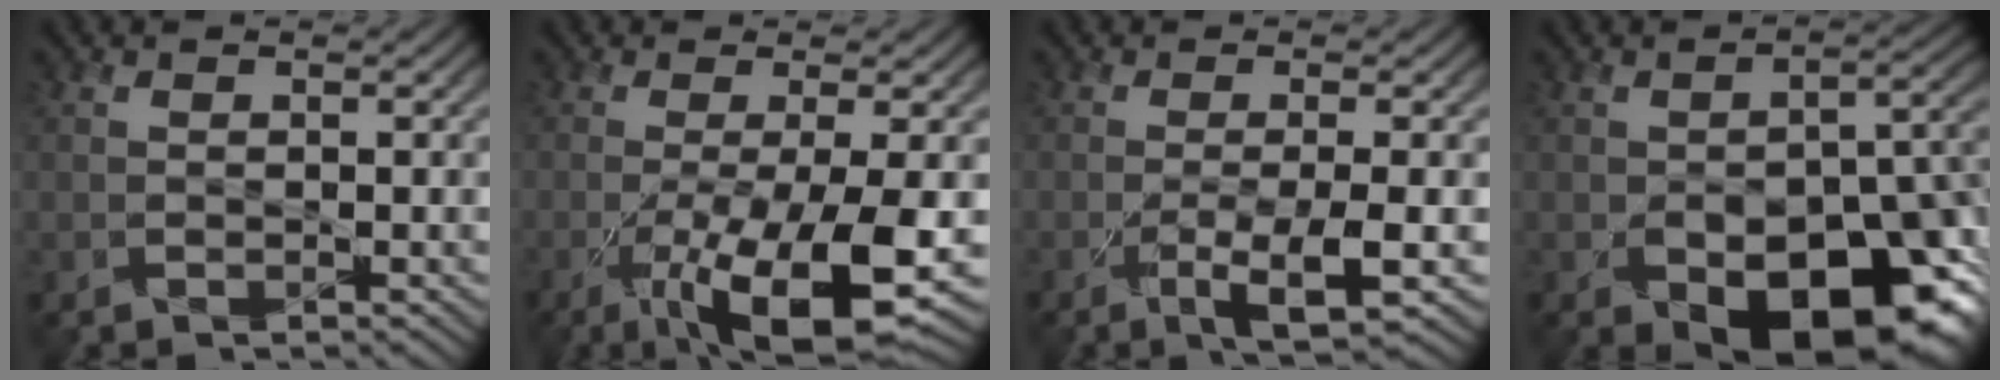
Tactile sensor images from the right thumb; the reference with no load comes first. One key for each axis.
{"total": 10.6, "fx": -3.6, "fy": 2.3, "fz": 9.7, "tx": -0.155, "ty": -0.010, "tz": -0.052}
{"total": 4.2, "fx": -1.4, "fy": 0.5, "fz": 3.9, "tx": -0.071, "ty": -0.004, "tz": -0.027}
{"total": 15.6, "fx": -6.8, "fy": 8.8, "fz": 10.9, "tx": -0.127, "ty": -0.034, "tz": -0.097}